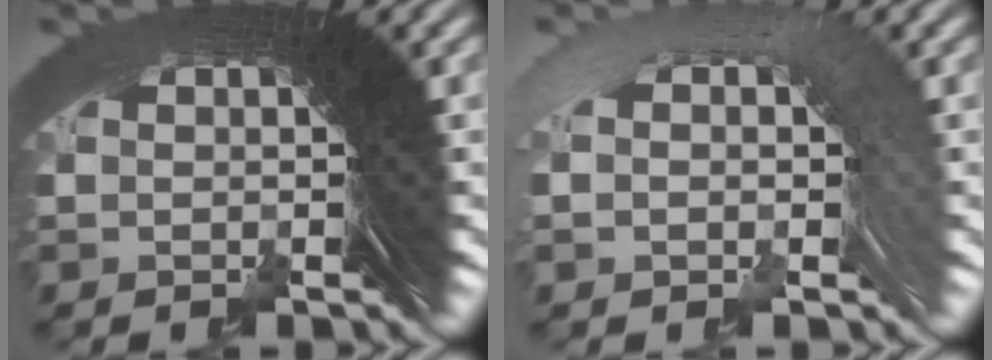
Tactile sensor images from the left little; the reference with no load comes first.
{"total": 2.2, "force": [0.4, 0.7, 2.0], "torque": [-0.026, 0.030, -0.004]}